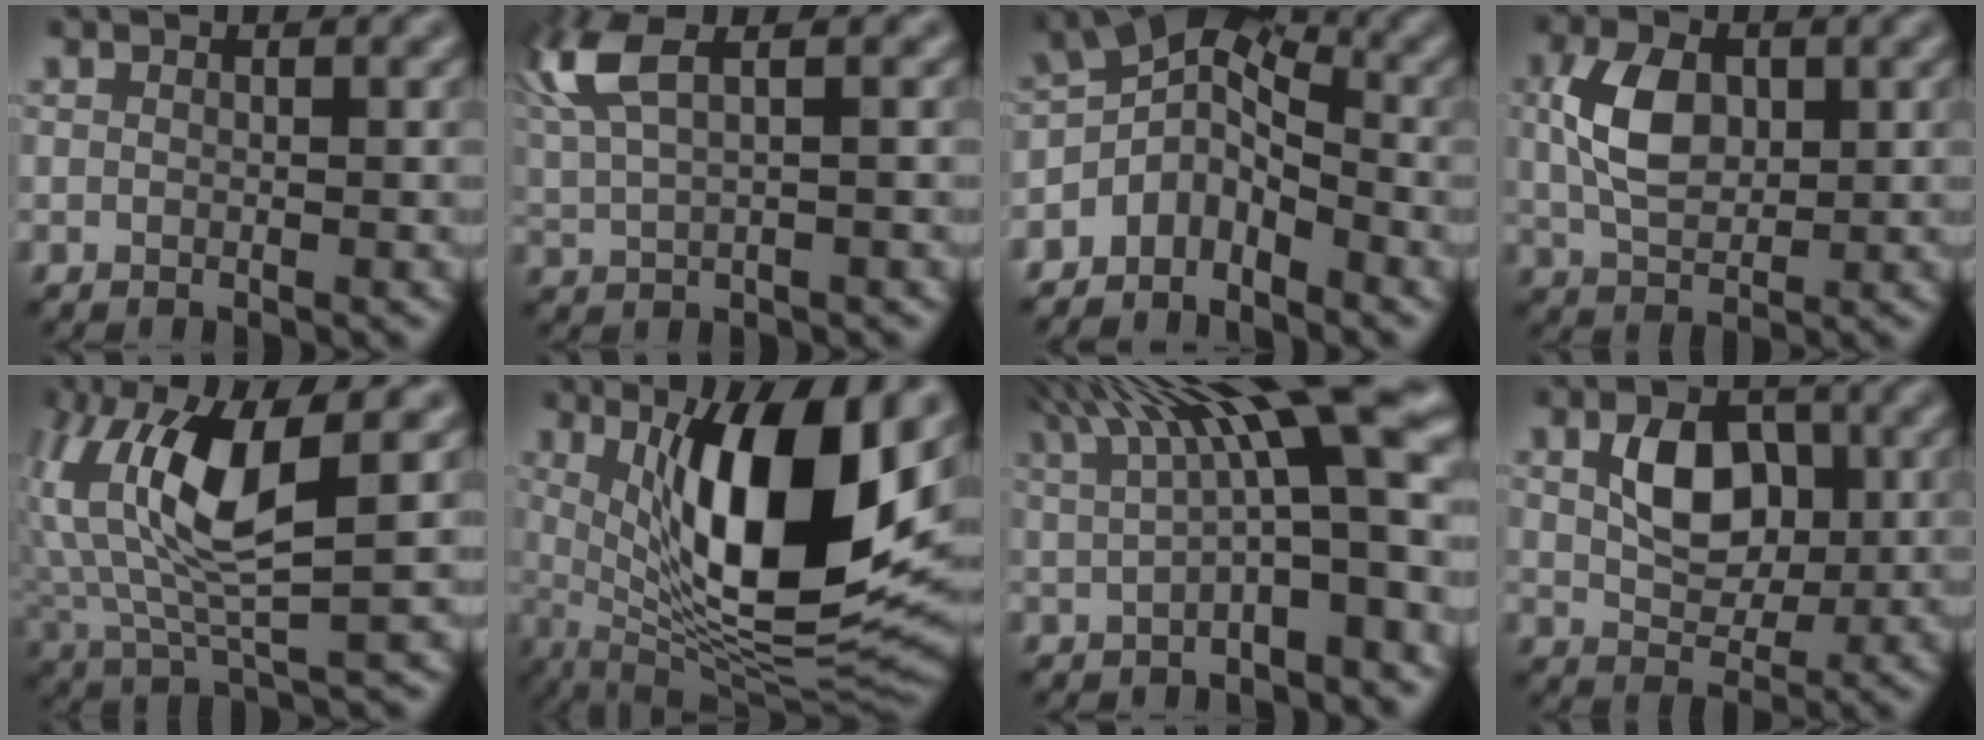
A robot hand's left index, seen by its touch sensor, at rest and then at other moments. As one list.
[{"total": 5.7, "force": [2.5, 1.9, 4.8], "torque": [-0.123, 0.013, 0.052]}, {"total": 5.0, "force": [-3.1, 2.9, 2.7], "torque": [-0.046, -0.004, -0.072]}, {"total": 5.2, "force": [0.8, 3.3, 3.9], "torque": [-0.089, 0.001, 0.015]}, {"total": 9.6, "force": [2.7, 3.1, 8.7], "torque": [-0.186, -0.006, 0.052]}, {"total": 13.4, "force": [2.6, 4.4, 12.4], "torque": [-0.194, -0.020, 0.046]}, {"total": 11.2, "force": [3.6, 2.7, 10.2], "torque": [-0.145, 0.021, 0.055]}, {"total": 5.0, "force": [0.8, 3.5, 3.5], "torque": [-0.072, -0.004, 0.013]}]